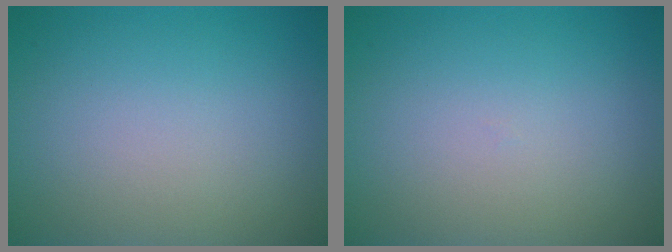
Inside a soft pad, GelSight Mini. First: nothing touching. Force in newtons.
{"total": 0.0}